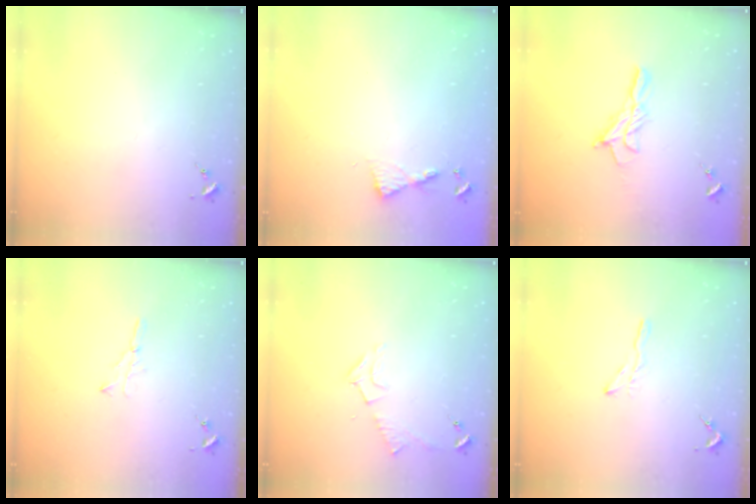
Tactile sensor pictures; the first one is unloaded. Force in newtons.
{"total": 5.3, "press": 5.3, "slide": 0.5}
{"total": 9.9, "press": 9.9, "slide": 0.5}
{"total": 3.7, "press": 3.6, "slide": 0.4}
{"total": 6.2, "press": 6.2, "slide": 0.7}
{"total": 3.4, "press": 3.4, "slide": 0.3}